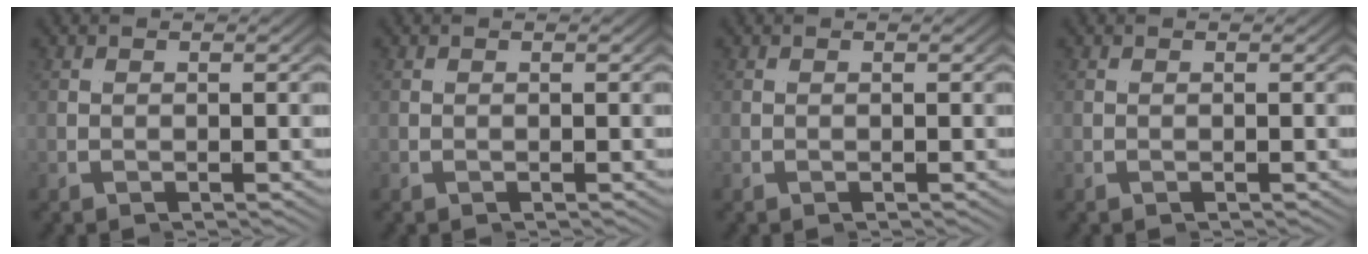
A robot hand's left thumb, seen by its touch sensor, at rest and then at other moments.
{"total": 0.0}
{"total": 0.0}
{"total": 0.0}